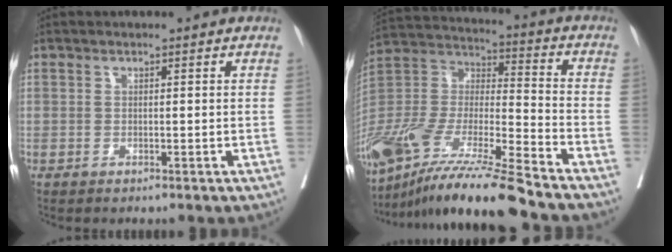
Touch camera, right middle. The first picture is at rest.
{"total": 23.4, "force": [-18.4, 1.1, 14.4], "torque": [-0.315, -0.050, -0.350]}